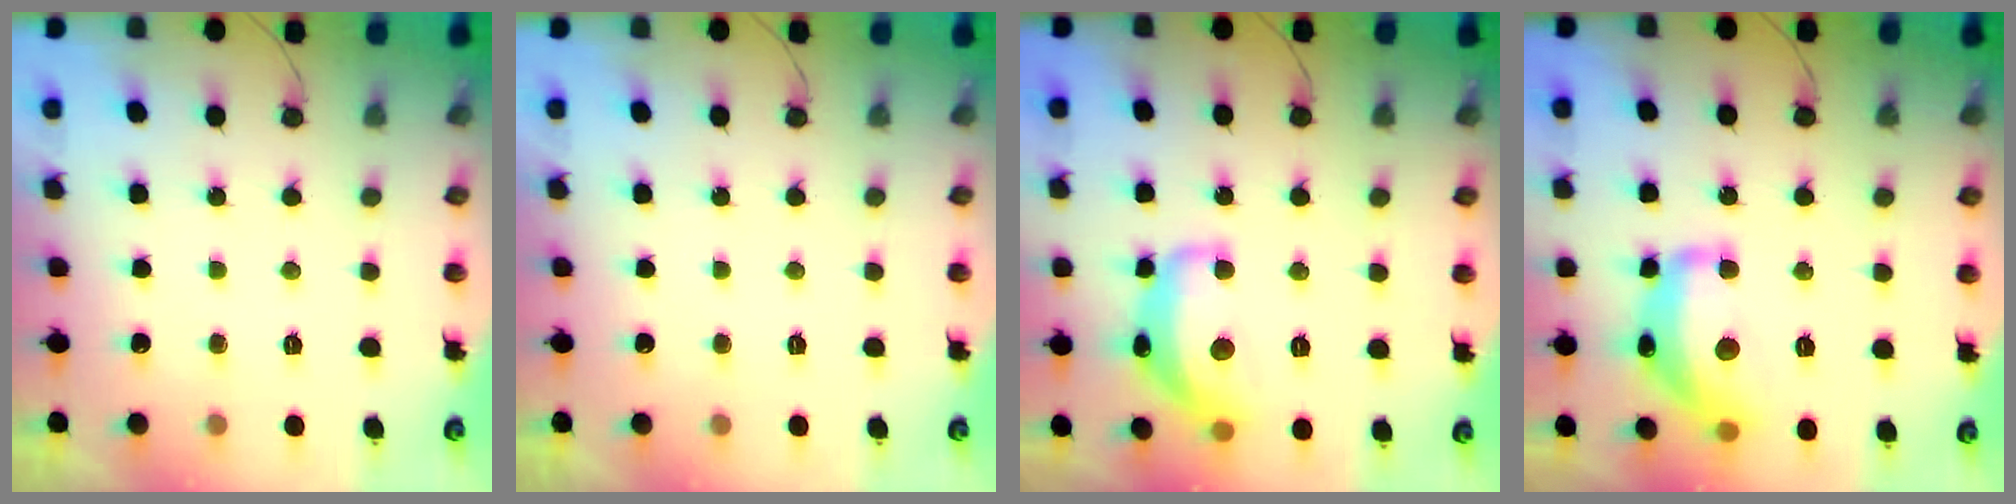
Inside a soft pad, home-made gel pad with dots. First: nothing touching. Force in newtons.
{"total": 0.0}
{"total": 15.4, "press": 15.4, "slide": 0.7}
{"total": 16.7, "press": 16.6, "slide": 1.1}